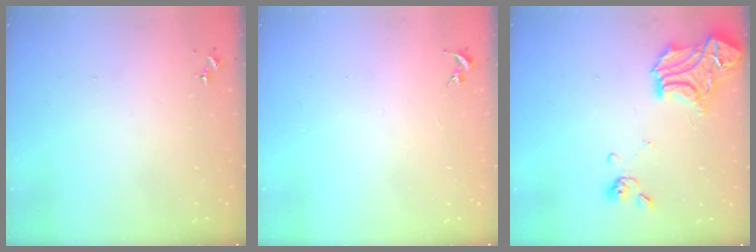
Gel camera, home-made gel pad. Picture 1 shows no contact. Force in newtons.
{"total": 0.0}
{"total": 17.6, "press": 17.6, "slide": 1.7}